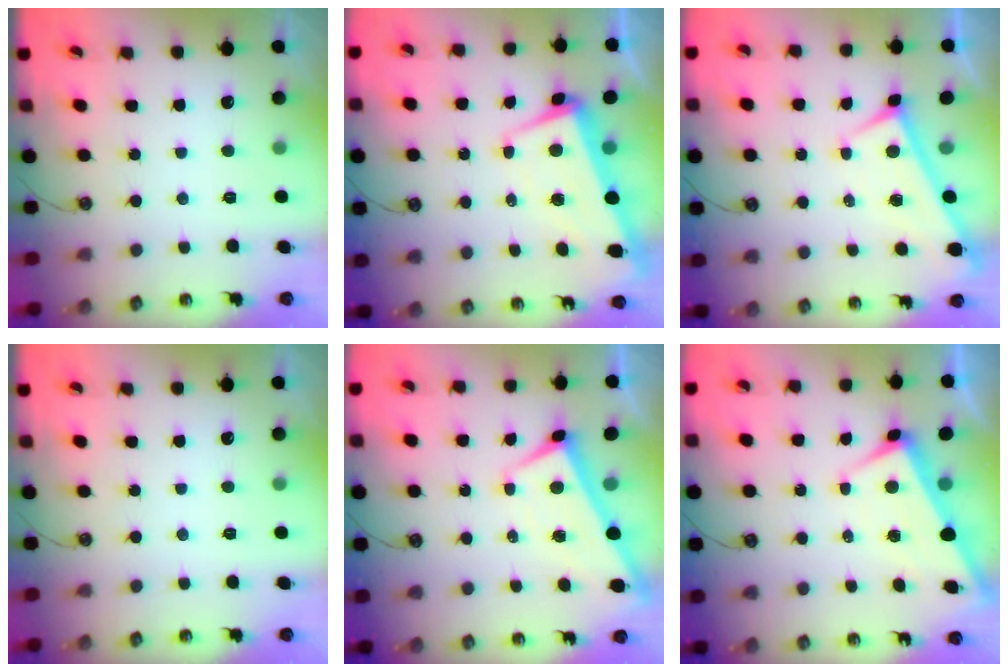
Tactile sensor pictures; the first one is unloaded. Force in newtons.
{"total": 1.9, "press": 0.8, "slide": 1.8}
{"total": 0.0}
{"total": 0.0}
{"total": 2.1, "press": 2.1, "slide": 0.3}
{"total": 3.0, "press": 2.9, "slide": 0.6}